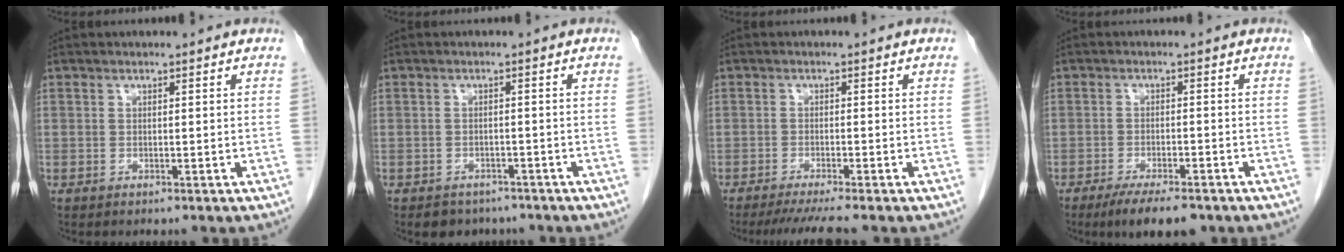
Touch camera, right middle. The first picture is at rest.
{"total": 4.3, "force": [-3.4, 2.4, 0.7], "torque": [-0.009, 0.006, -0.043]}
{"total": 6.1, "force": [-5.1, -1.0, 3.2], "torque": [-0.035, -0.018, -0.081]}
{"total": 7.5, "force": [-5.6, 1.7, 4.7], "torque": [-0.068, -0.013, -0.085]}